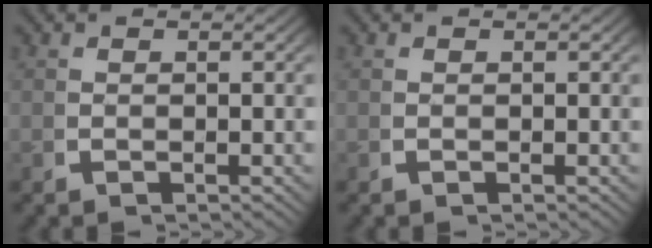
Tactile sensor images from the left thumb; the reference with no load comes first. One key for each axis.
{"total": 0.0}